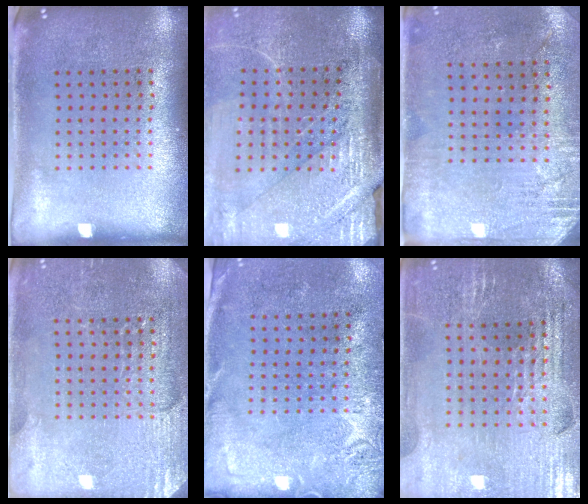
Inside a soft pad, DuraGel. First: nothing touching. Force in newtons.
{"total": 3.8, "press": 3.4, "slide": 1.6}
{"total": 2.8, "press": 2.4, "slide": 1.5}
{"total": 2.9, "press": 2.9, "slide": 0.2}
{"total": 2.7, "press": 2.3, "slide": 1.5}
{"total": 2.9, "press": 2.8, "slide": 0.5}